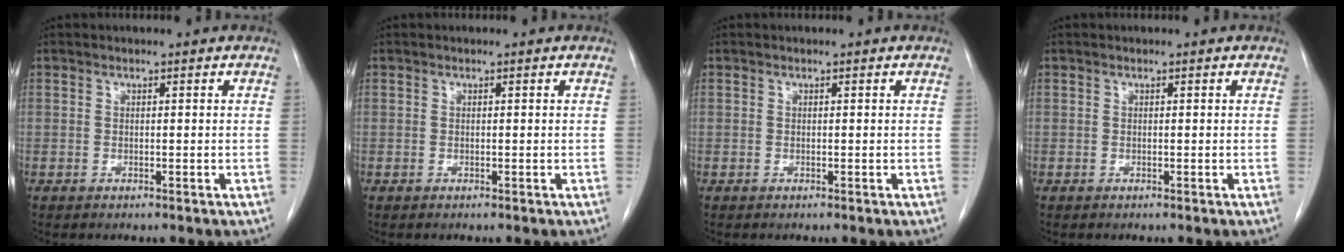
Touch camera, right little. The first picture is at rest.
{"total": 0.0}
{"total": 0.0}
{"total": 0.0}